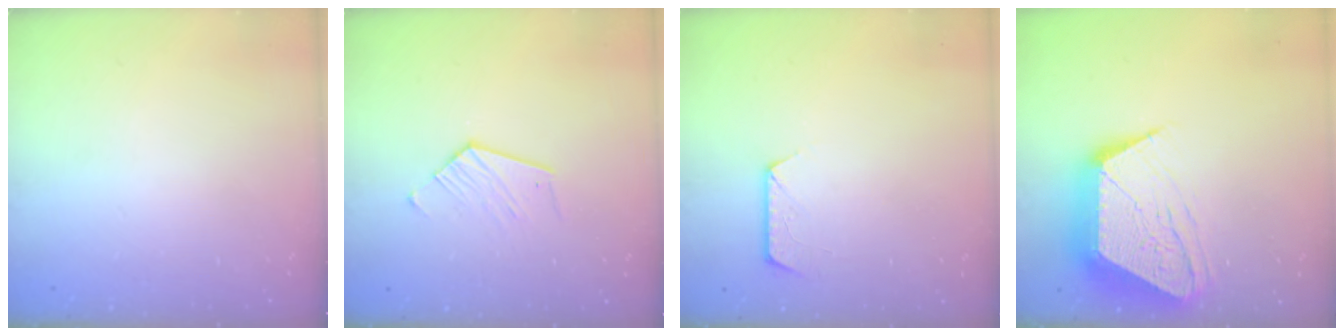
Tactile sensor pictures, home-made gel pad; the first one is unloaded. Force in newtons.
{"total": 6.6, "press": 6.6, "slide": 0.2}
{"total": 7.9, "press": 7.8, "slide": 0.8}
{"total": 17.8, "press": 17.8, "slide": 1.4}